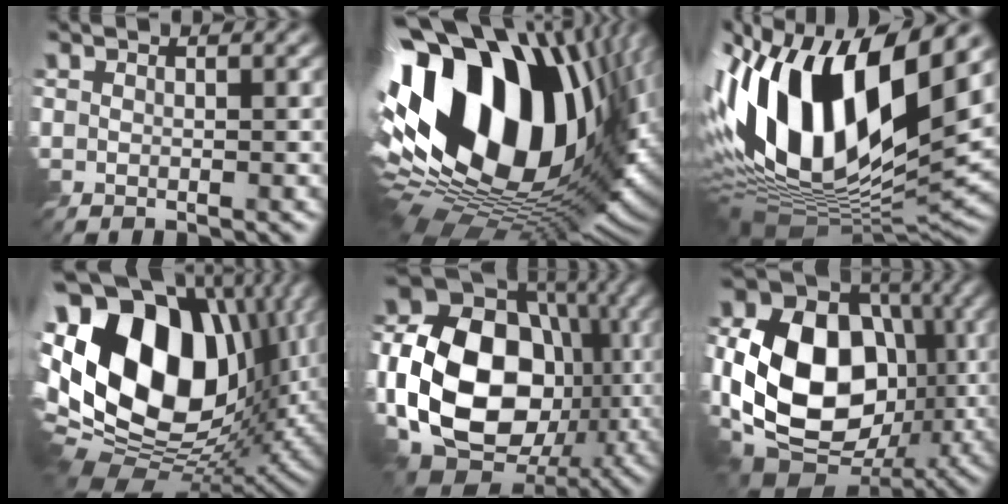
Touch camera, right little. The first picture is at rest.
{"total": 21.0, "force": [3.4, 12.0, 17.0], "torque": [-0.314, -0.007, 0.049]}
{"total": 16.1, "force": [2.3, 8.5, 13.5], "torque": [-0.266, 0.009, 0.029]}
{"total": 19.8, "force": [2.2, 12.6, 15.1], "torque": [-0.322, 0.014, 0.032]}
{"total": 17.6, "force": [-1.9, 13.1, 11.6], "torque": [-0.225, -0.015, -0.042]}
{"total": 14.8, "force": [-1.0, 10.8, 10.0], "torque": [-0.194, -0.009, -0.032]}